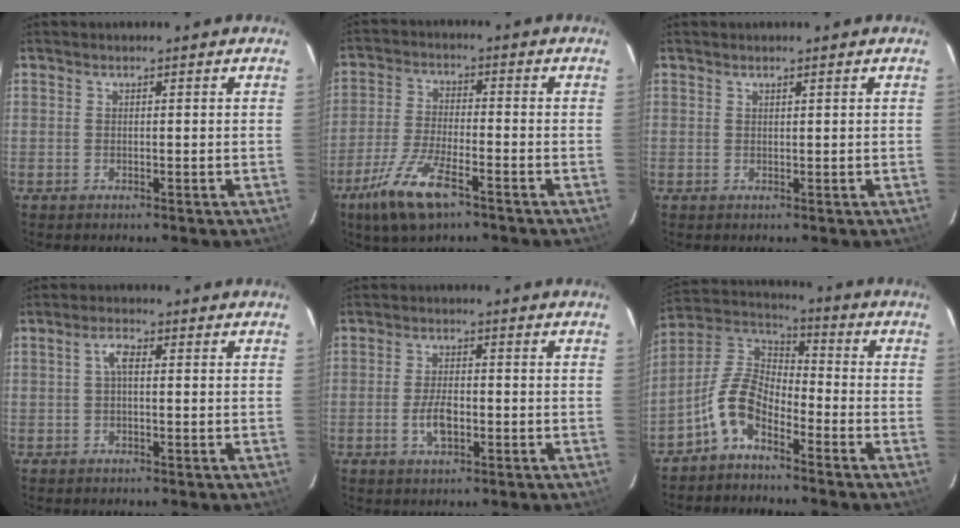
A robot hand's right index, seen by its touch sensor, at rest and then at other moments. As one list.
[{"total": 10.9, "force": [-6.7, 3.2, 7.9], "torque": [-0.177, -0.017, -0.128]}, {"total": 0.6, "force": [0.5, -0.1, 0.2], "torque": [-0.007, -0.004, 0.008]}, {"total": 2.3, "force": [0.2, 0.9, 2.2], "torque": [-0.046, 0.010, 0.004]}, {"total": 4.9, "force": [-1.5, 2.3, 4.1], "torque": [-0.083, -0.001, -0.025]}, {"total": 9.5, "force": [-5.4, 4.8, 6.1], "torque": [-0.133, 0.021, -0.118]}]